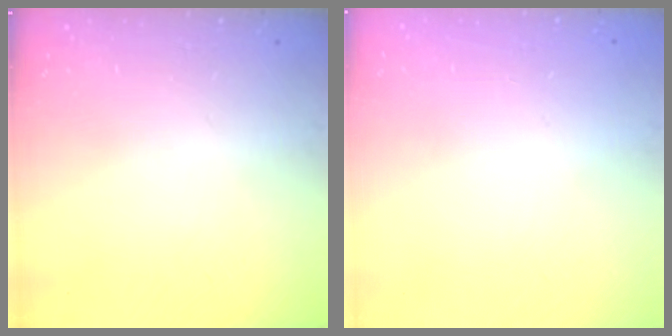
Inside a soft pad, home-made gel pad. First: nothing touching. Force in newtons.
{"total": 0.0}